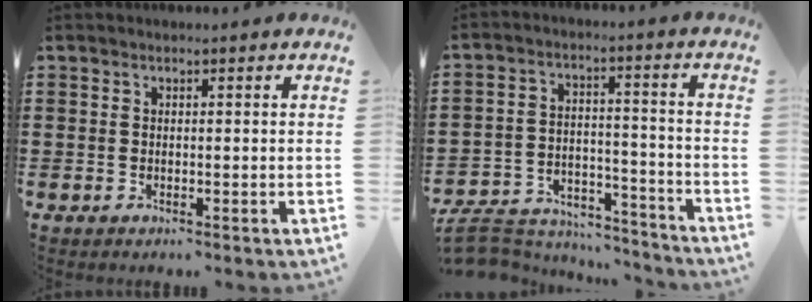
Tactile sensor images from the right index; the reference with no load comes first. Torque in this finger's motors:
{"motor_torque": [-2.14, 0.00, -0.82, -0.21]}